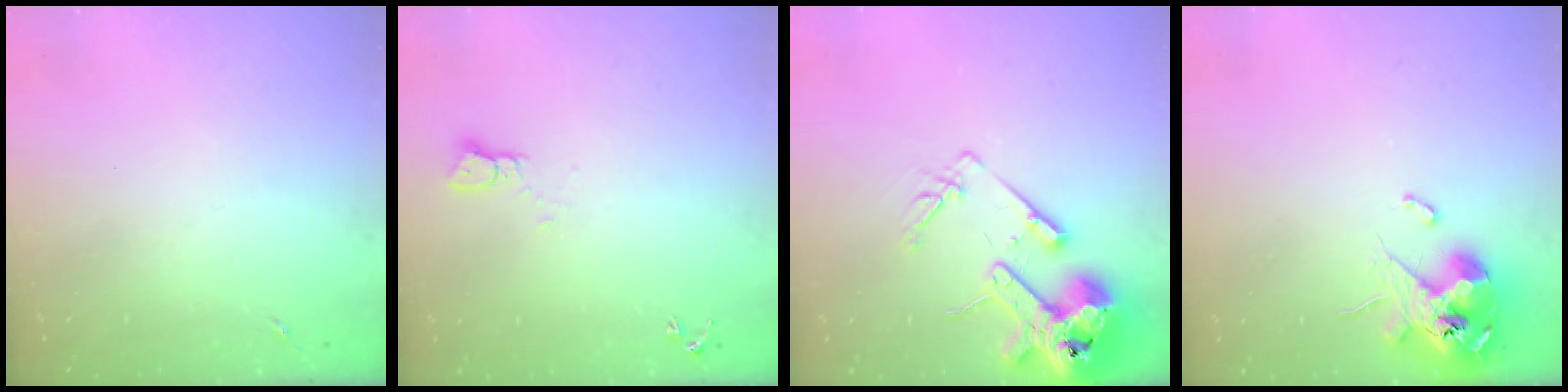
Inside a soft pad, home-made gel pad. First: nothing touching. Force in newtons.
{"total": 2.1, "press": 2.1, "slide": 0.2}
{"total": 16.1, "press": 15.9, "slide": 2.4}
{"total": 12.1, "press": 11.9, "slide": 2.2}